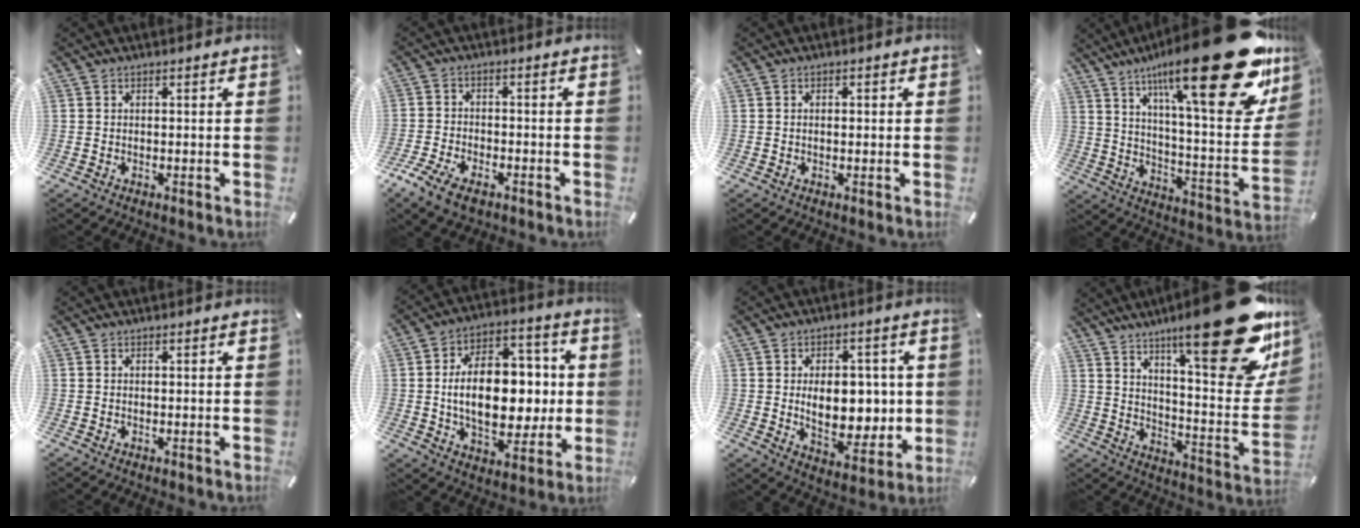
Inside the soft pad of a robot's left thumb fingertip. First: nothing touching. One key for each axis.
{"total": 6.5, "fx": -4.1, "fy": 3.4, "fz": 3.6, "tx": -0.088, "ty": 0.010, "tz": -0.078}
{"total": 1.0, "fx": -0.1, "fy": 0.6, "fz": 0.8, "tx": -0.017, "ty": 0.003, "tz": -0.002}
{"total": 34.7, "fx": 19.1, "fy": 10.7, "fz": 27.0, "tx": -0.408, "ty": -0.133, "tz": 0.306}
{"total": 0.0}
{"total": 19.6, "fx": -0.1, "fy": 12.8, "fz": 14.9, "tx": -0.257, "ty": -0.001, "tz": -0.003}
{"total": 13.5, "fx": 0.5, "fy": 8.6, "fz": 10.4, "tx": -0.138, "ty": -0.005, "tz": 0.010}
{"total": 31.7, "fx": 18.8, "fy": 10.4, "fz": 23.4, "tx": -0.307, "ty": -0.138, "tz": 0.308}